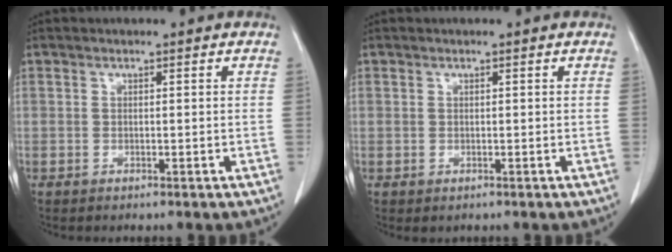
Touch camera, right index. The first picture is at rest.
{"total": 0.6, "force": [0.0, 0.6, 0.1], "torque": [0.000, 0.003, -0.001]}